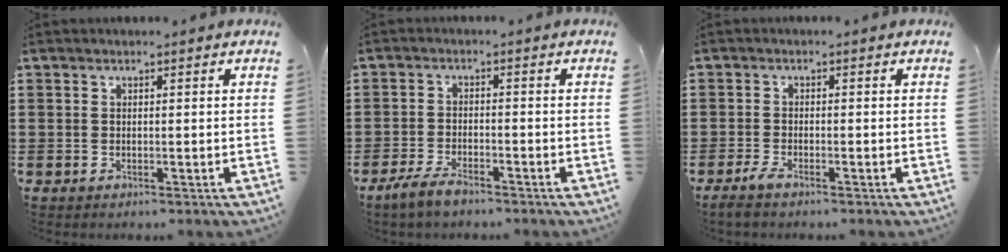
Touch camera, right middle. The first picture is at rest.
{"total": 3.1, "force": [-2.4, 1.0, 1.8], "torque": [-0.047, 0.004, -0.050]}
{"total": 1.8, "force": [-1.3, 0.3, 1.2], "torque": [-0.036, -0.005, -0.030]}